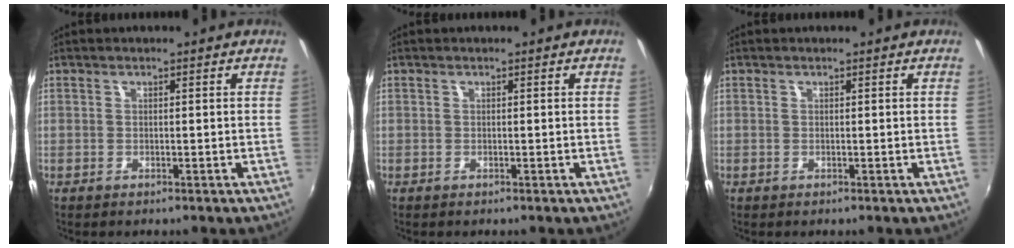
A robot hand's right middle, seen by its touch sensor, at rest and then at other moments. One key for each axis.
{"total": 0.0}
{"total": 0.0}